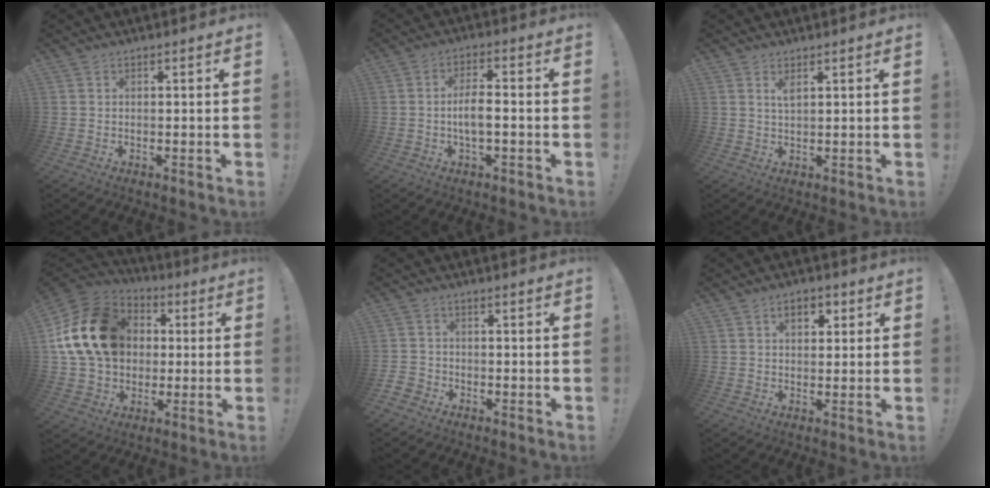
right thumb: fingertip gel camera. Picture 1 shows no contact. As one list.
[{"total": 6.0, "force": [-1.5, 1.9, 5.5], "torque": [-0.112, 0.004, -0.030]}, {"total": 1.9, "force": [1.2, 0.2, 1.5], "torque": [-0.023, -0.004, 0.018]}, {"total": 21.1, "force": [3.5, 16.6, 12.6], "torque": [-0.227, 0.004, 0.082]}, {"total": 2.4, "force": [-1.6, 1.7, 0.6], "torque": [-0.013, 0.004, -0.032]}, {"total": 4.9, "force": [1.8, 3.2, 3.2], "torque": [-0.041, 0.001, 0.026]}]